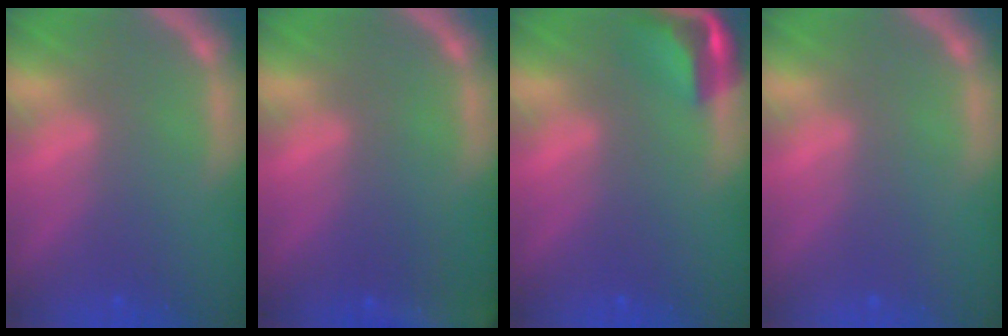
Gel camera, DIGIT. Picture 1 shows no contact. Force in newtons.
{"total": 9.5}
{"total": 3.9}
{"total": 0.0}